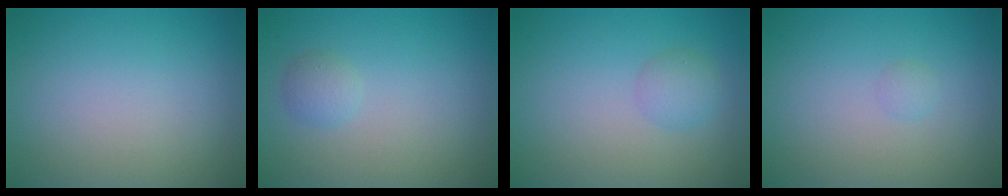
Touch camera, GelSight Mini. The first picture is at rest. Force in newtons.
{"total": 1.3, "press": 1.3, "slide": 0.1}
{"total": 1.6, "press": 1.6, "slide": 0.1}
{"total": 0.6, "press": 0.6, "slide": 0.1}